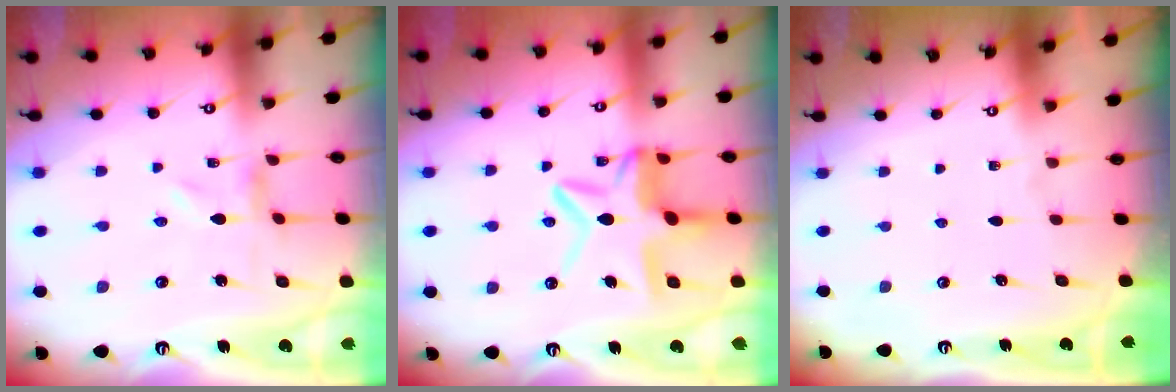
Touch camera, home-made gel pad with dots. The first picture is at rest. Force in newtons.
{"total": 11.8, "press": 11.7, "slide": 1.1}
{"total": 0.0}